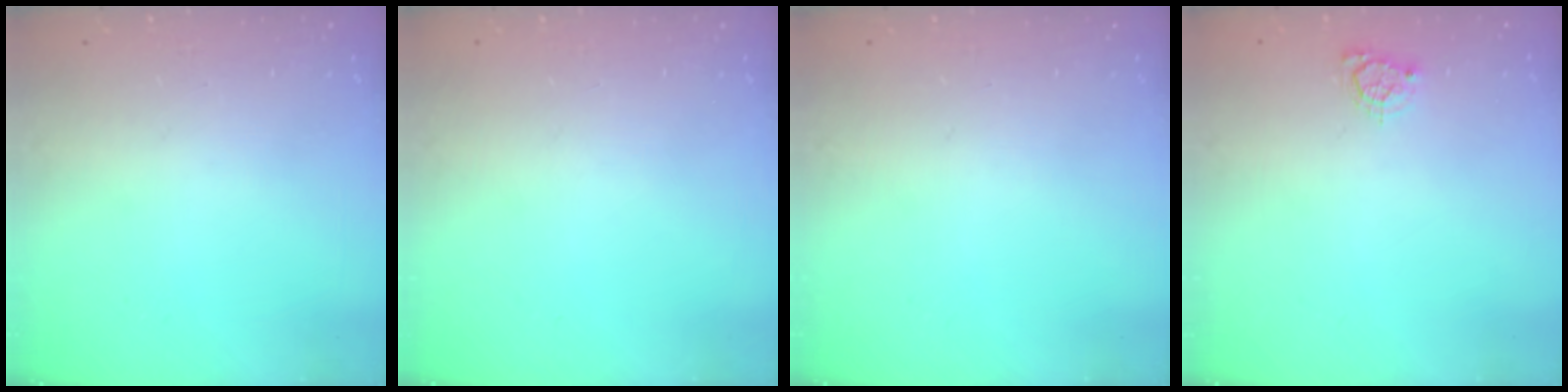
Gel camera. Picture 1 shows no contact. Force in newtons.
{"total": 0.0}
{"total": 0.0}
{"total": 4.8, "press": 4.7, "slide": 0.7}